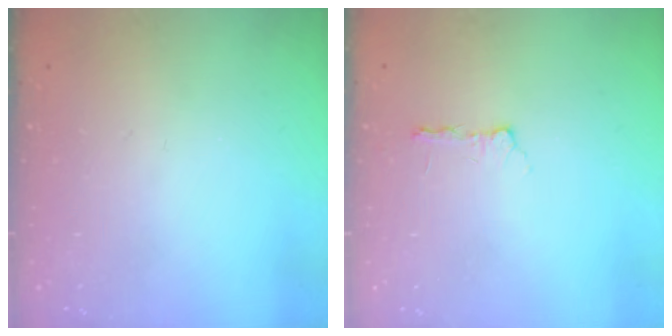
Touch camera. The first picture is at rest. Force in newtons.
{"total": 2.2, "press": 2.1, "slide": 0.4}